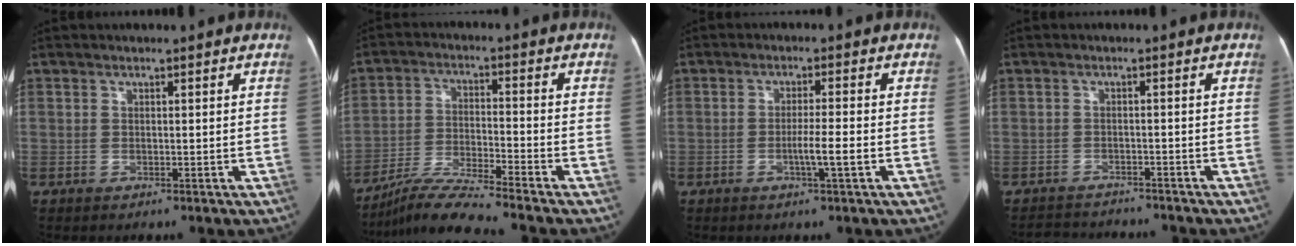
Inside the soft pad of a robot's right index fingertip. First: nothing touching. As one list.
[{"total": 9.6, "force": [-8.8, -1.7, 3.4], "torque": [-0.069, -0.013, -0.164]}, {"total": 4.3, "force": [-1.5, -0.2, 4.1], "torque": [-0.070, -0.003, -0.027]}, {"total": 6.7, "force": [-6.4, 1.7, 0.9], "torque": [-0.012, 0.010, -0.094]}]